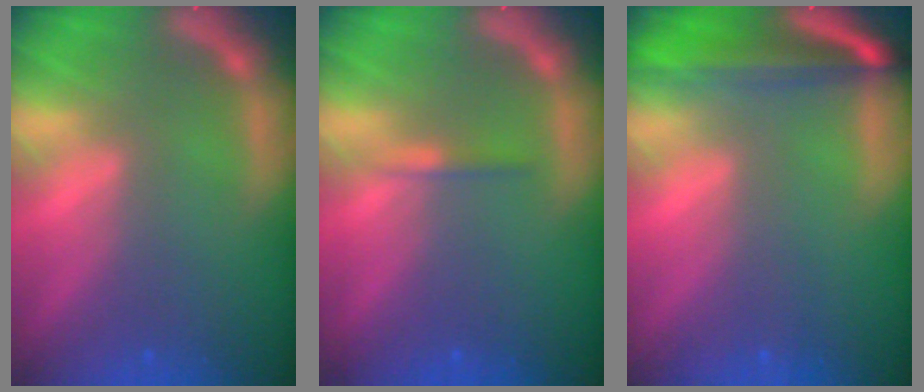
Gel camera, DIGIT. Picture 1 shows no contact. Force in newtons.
{"total": 0.9}
{"total": 7.1}